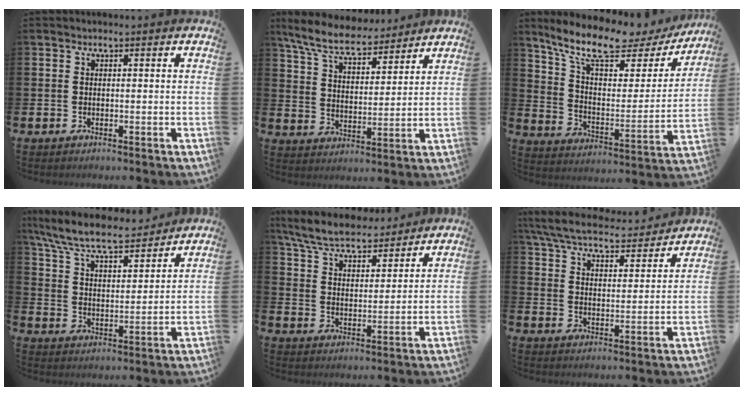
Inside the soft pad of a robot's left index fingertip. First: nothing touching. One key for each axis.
{"total": 8.0, "fx": 7.3, "fy": 1.8, "fz": 2.8, "tx": -0.089, "ty": -0.034, "tz": 0.132}
{"total": 11.1, "fx": 9.1, "fy": 3.5, "fz": 5.4, "tx": -0.140, "ty": -0.052, "tz": 0.154}
{"total": 8.8, "fx": 8.1, "fy": 1.6, "fz": 3.1, "tx": -0.099, "ty": -0.051, "tz": 0.141}
{"total": 7.1, "fx": 6.6, "fy": 1.5, "fz": 2.2, "tx": -0.076, "ty": -0.035, "tz": 0.118}
{"total": 7.0, "fx": 6.6, "fy": 1.3, "fz": 2.1, "tx": -0.073, "ty": -0.042, "tz": 0.114}